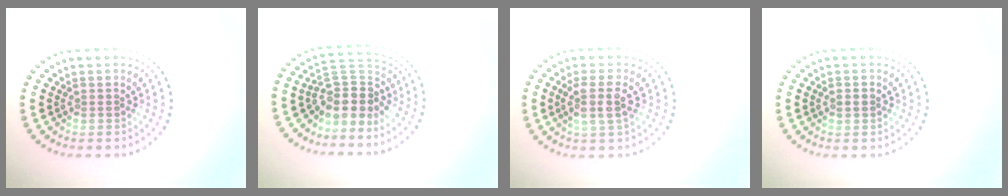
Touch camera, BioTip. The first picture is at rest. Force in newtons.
{"total": 4.1, "press": 3.3, "slide": 2.4}
{"total": 2.7, "press": 2.3, "slide": 1.5}
{"total": 1.1, "press": 1.1, "slide": 0.2}